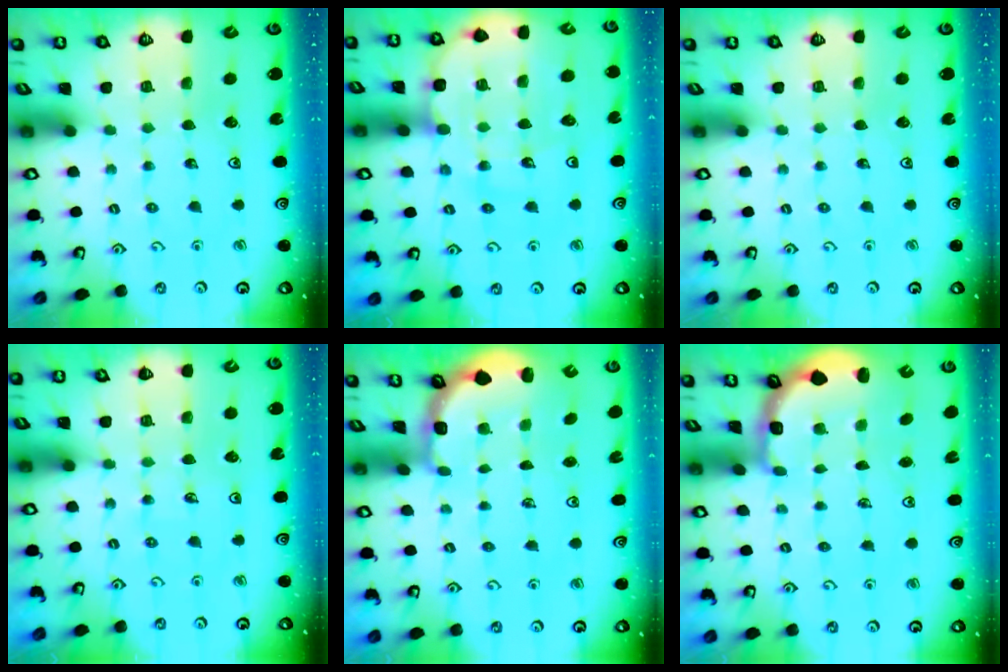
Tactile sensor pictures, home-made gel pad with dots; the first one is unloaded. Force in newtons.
{"total": 11.3, "press": 11.1, "slide": 2.1}
{"total": 0.0}
{"total": 3.7, "press": 3.7, "slide": 0.5}
{"total": 2.5, "press": 1.9, "slide": 1.6}
{"total": 2.5, "press": 2.3, "slide": 1.1}